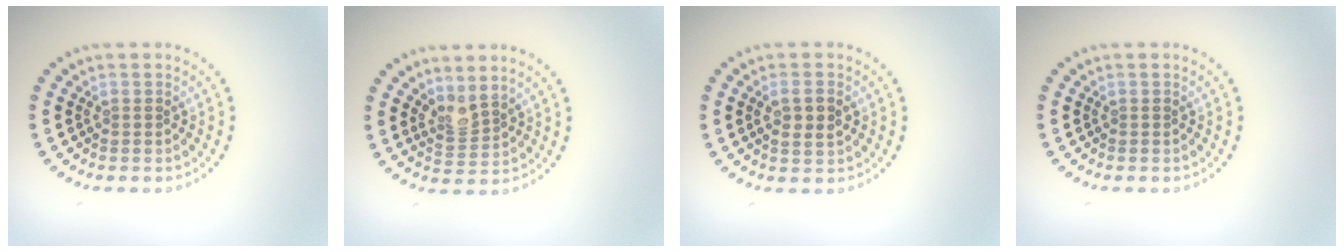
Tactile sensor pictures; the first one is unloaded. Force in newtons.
{"total": 2.1, "press": 1.6, "slide": 1.4}
{"total": 2.4, "press": 2.4, "slide": 0.3}
{"total": 0.0}